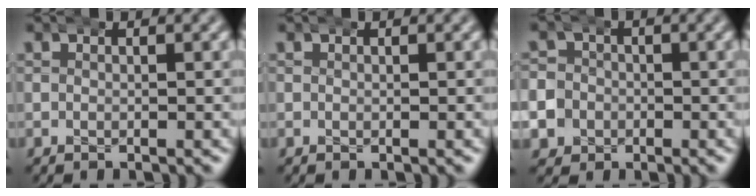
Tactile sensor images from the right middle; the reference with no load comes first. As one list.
[{"total": 0.0}, {"total": 5.9, "force": [-1.5, 5.5, 1.3], "torque": [-0.037, -0.014, -0.031]}]